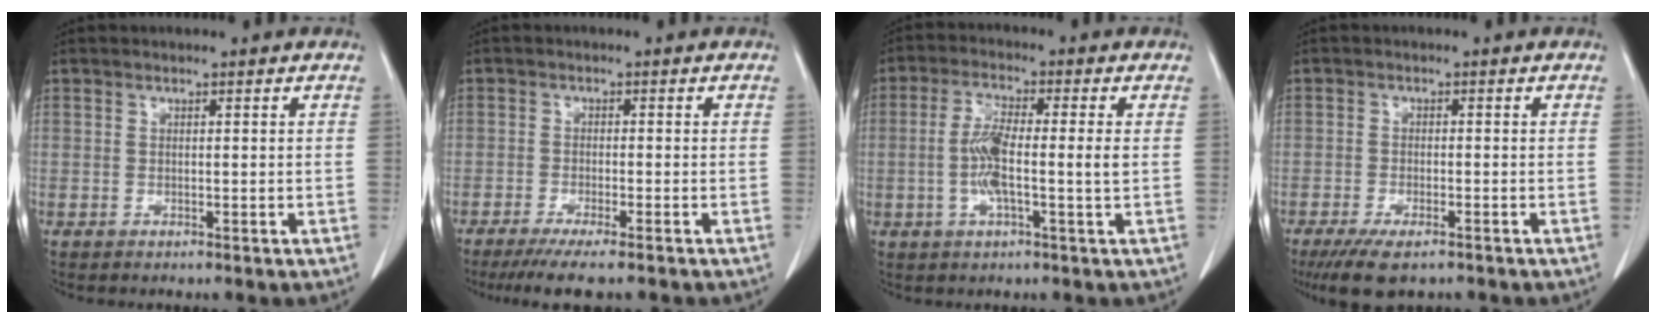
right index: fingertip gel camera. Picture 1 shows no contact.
{"total": 6.8, "force": [-5.4, 0.3, 4.2], "torque": [-0.061, -0.015, -0.084]}
{"total": 7.1, "force": [-0.7, 0.6, 7.0], "torque": [-0.142, 0.004, -0.017]}
{"total": 6.7, "force": [-4.8, 2.0, 4.2], "torque": [-0.069, -0.013, -0.077]}